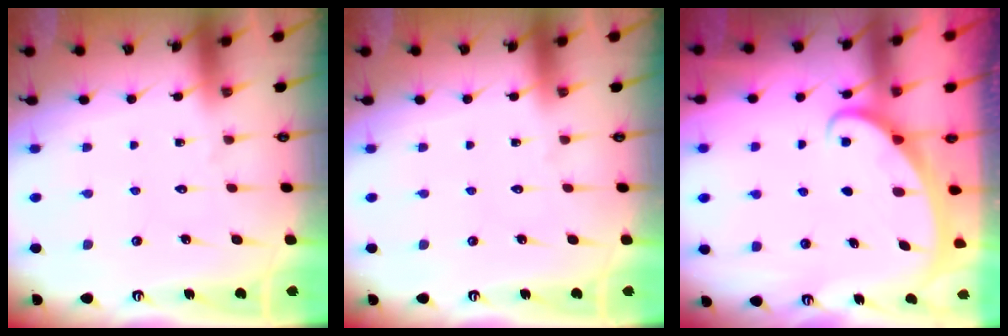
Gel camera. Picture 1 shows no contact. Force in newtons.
{"total": 0.0}
{"total": 2.2, "press": 2.2, "slide": 0.3}